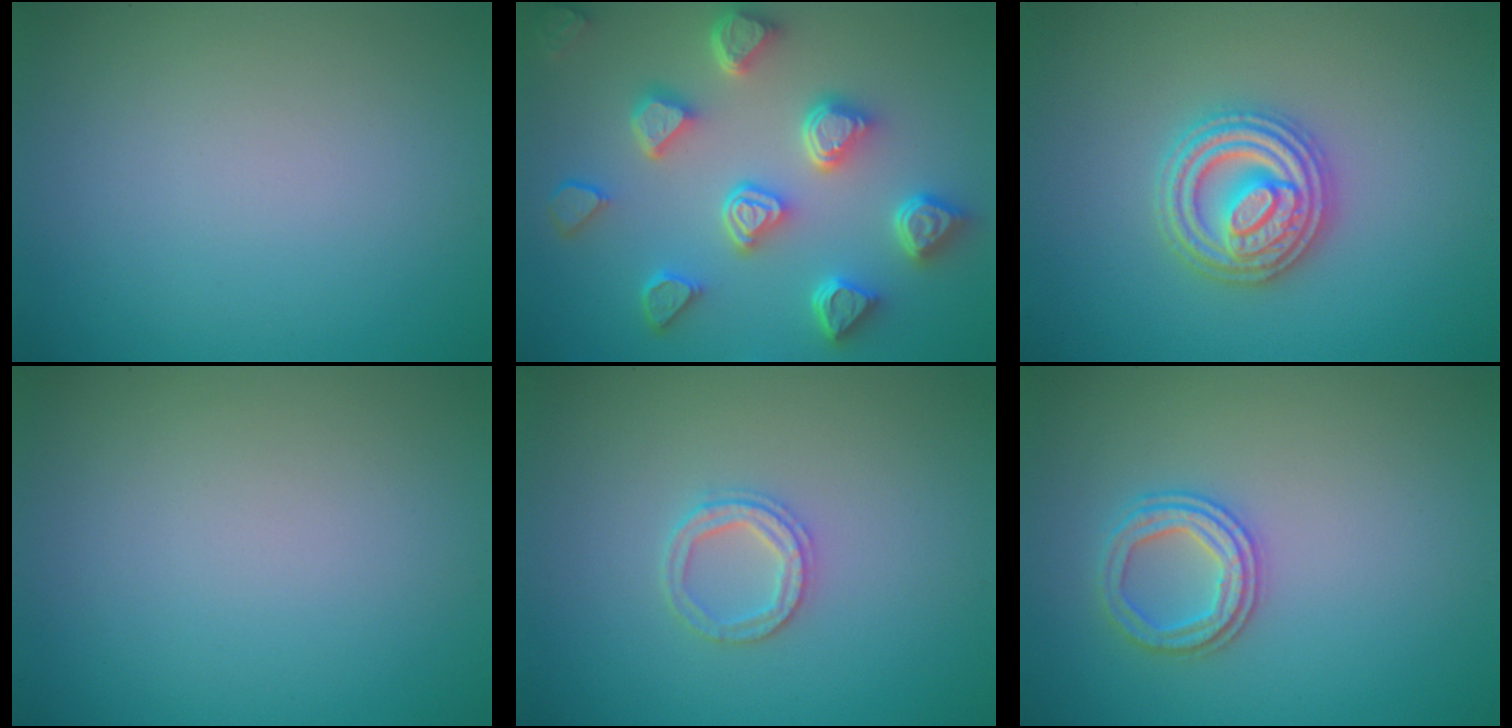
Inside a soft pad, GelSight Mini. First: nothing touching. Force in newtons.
{"total": 7.0, "press": 5.6, "slide": 4.1}
{"total": 5.0, "press": 4.9, "slide": 0.6}
{"total": 0.0}
{"total": 2.1, "press": 2.0, "slide": 0.4}
{"total": 2.5, "press": 2.4, "slide": 0.6}